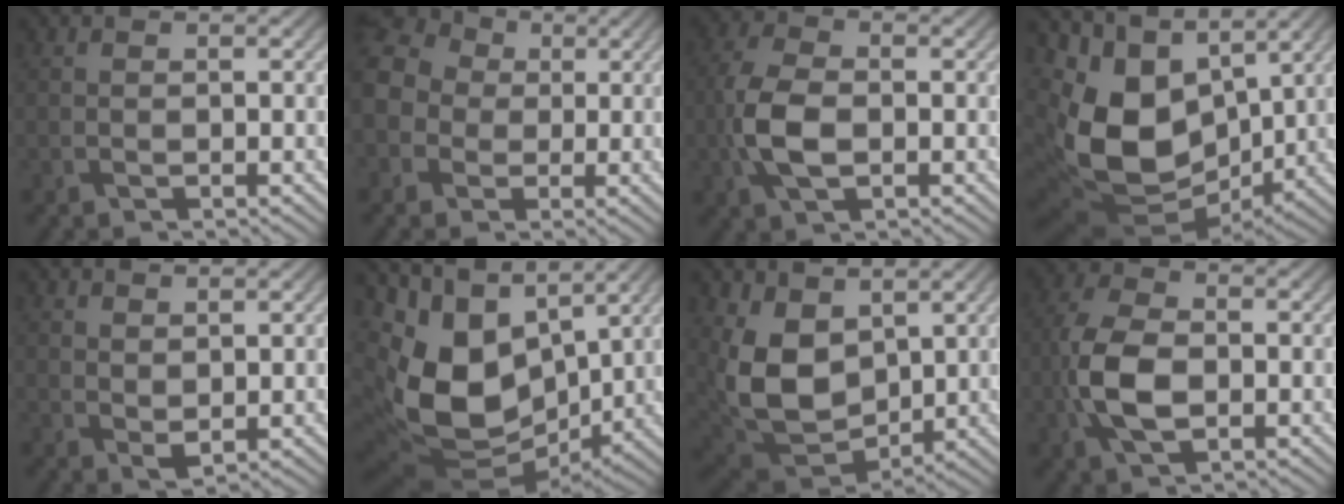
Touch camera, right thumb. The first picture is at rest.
{"total": 10.6, "force": [0.5, 9.3, 5.1], "torque": [-0.149, 0.010, -0.025]}
{"total": 6.5, "force": [-1.2, 3.6, 5.3], "torque": [-0.133, -0.001, -0.029]}
{"total": 13.9, "force": [1.7, 9.4, 10.1], "torque": [-0.228, -0.017, 0.032]}
{"total": 2.0, "force": [1.2, 0.9, 1.2], "torque": [-0.028, -0.005, 0.028]}
{"total": 15.4, "force": [1.8, 10.2, 11.4], "torque": [-0.261, -0.015, 0.037]}
{"total": 10.9, "force": [3.2, 7.2, 7.6], "torque": [-0.193, -0.012, 0.068]}
{"total": 7.9, "force": [-1.4, 4.4, 6.4], "torque": [-0.154, 0.002, -0.034]}